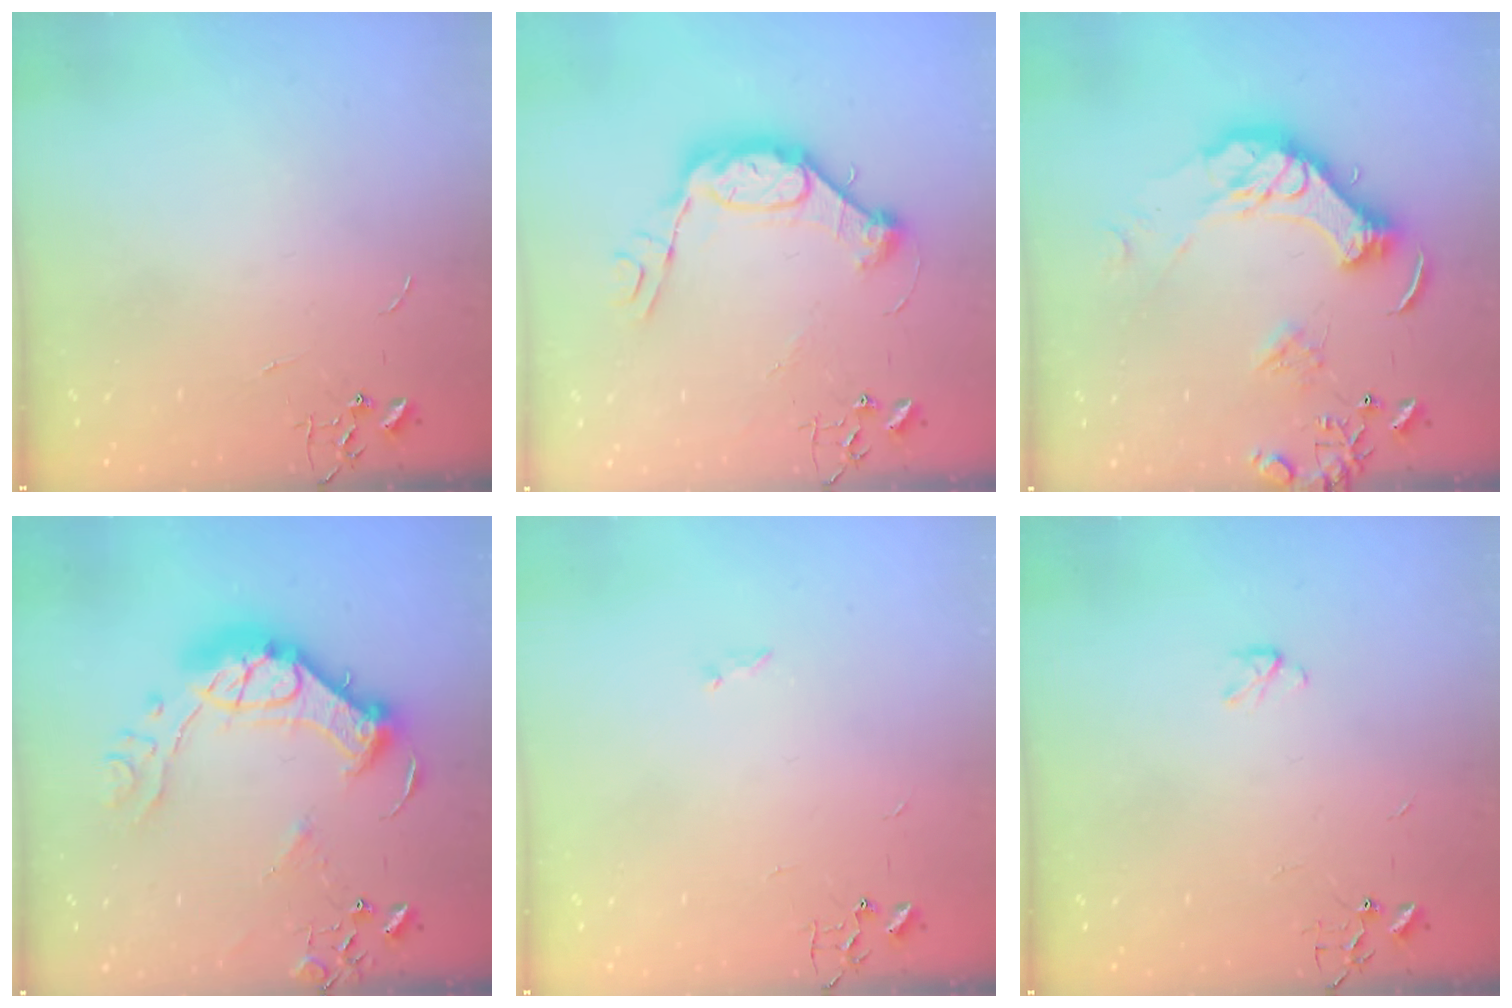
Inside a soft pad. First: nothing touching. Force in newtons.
{"total": 12.8, "press": 12.8, "slide": 0.3}
{"total": 16.2, "press": 16.0, "slide": 2.3}
{"total": 18.4, "press": 18.4, "slide": 1.4}
{"total": 0.9, "press": 0.9, "slide": 0.2}
{"total": 2.9, "press": 2.9, "slide": 0.5}